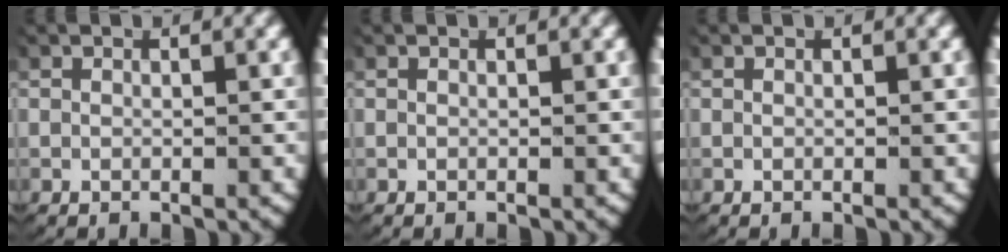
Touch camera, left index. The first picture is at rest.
{"total": 0.0}
{"total": 0.0}